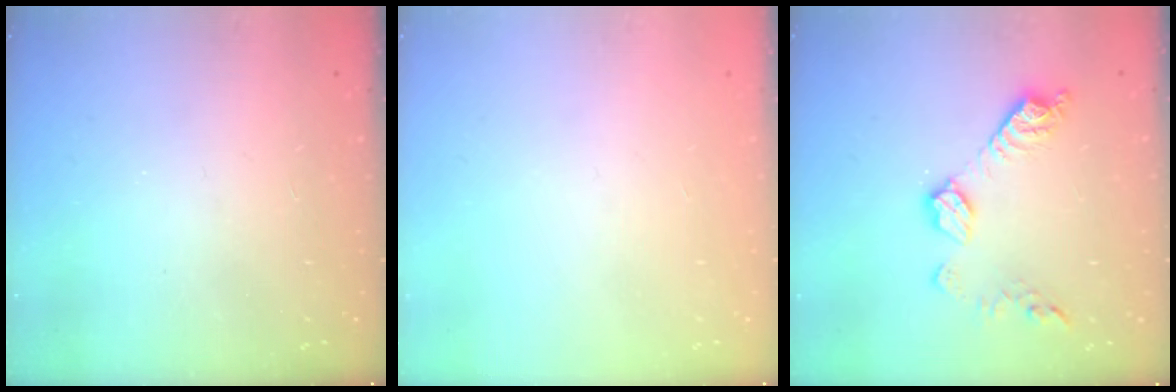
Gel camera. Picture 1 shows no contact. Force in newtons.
{"total": 0.0}
{"total": 10.5, "press": 10.5, "slide": 0.5}